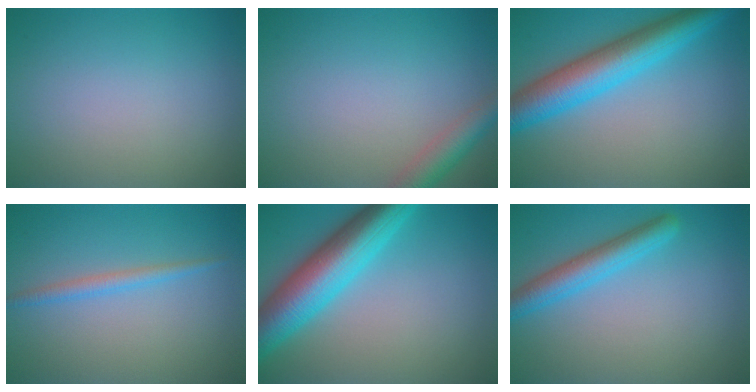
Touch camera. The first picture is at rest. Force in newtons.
{"total": 3.2, "press": 3.2, "slide": 0.1}
{"total": 7.7, "press": 7.7, "slide": 0.2}
{"total": 1.6, "press": 1.6, "slide": 0.0}
{"total": 9.0, "press": 9.0, "slide": 0.3}
{"total": 3.6, "press": 3.6, "slide": 0.2}